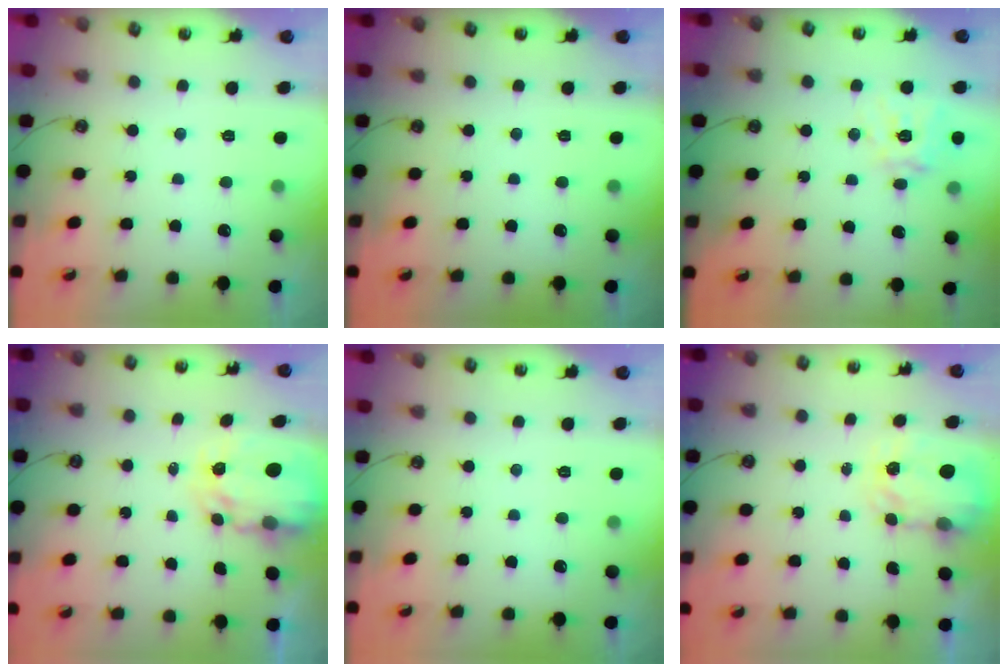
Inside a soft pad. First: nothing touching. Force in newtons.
{"total": 0.0}
{"total": 12.9, "press": 12.8, "slide": 1.7}
{"total": 5.5, "press": 5.5, "slide": 0.5}
{"total": 0.0}
{"total": 3.5, "press": 3.5, "slide": 0.5}